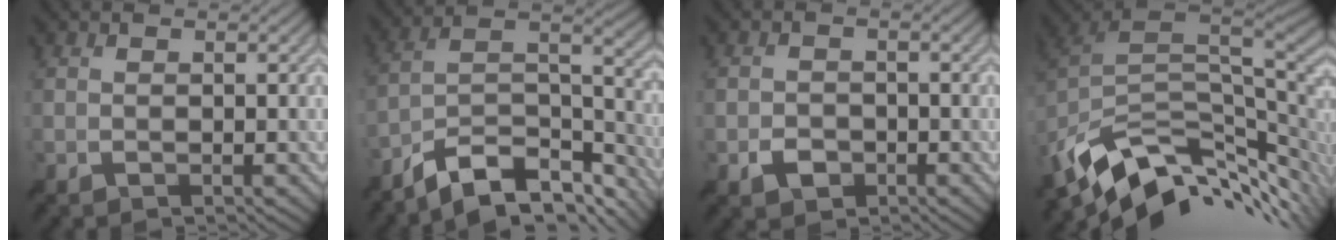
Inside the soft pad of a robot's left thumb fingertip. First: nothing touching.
{"total": 13.2, "force": [-10.1, 4.3, 7.3], "torque": [-0.137, -0.003, -0.177]}
{"total": 2.3, "force": [-1.4, 1.7, 0.8], "torque": [-0.012, -0.004, -0.025]}
{"total": 13.3, "force": [-3.9, 7.7, 10.1], "torque": [-0.217, -0.025, -0.057]}